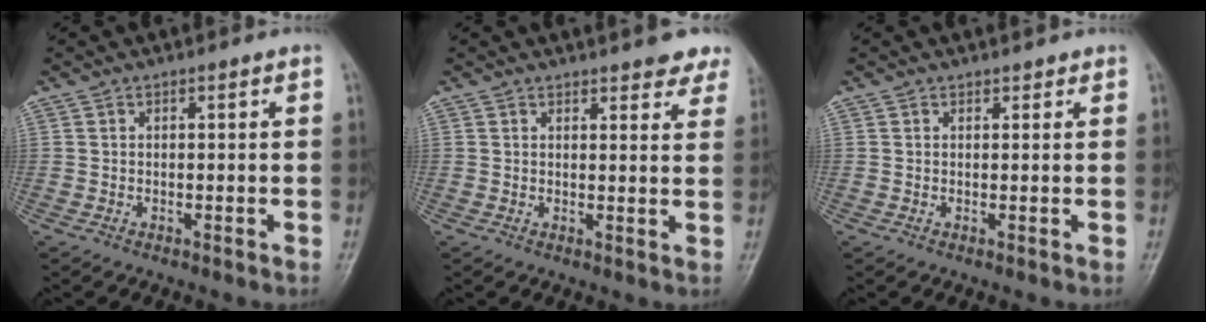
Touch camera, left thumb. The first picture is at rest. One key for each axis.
{"total": 7.3, "fx": 6.1, "fy": 2.3, "fz": 3.2, "tx": -0.005, "ty": -0.025, "tz": 0.059}
{"total": 0.9, "fx": 0.7, "fy": 0.5, "fz": 0.0, "tx": 0.006, "ty": -0.004, "tz": 0.006}